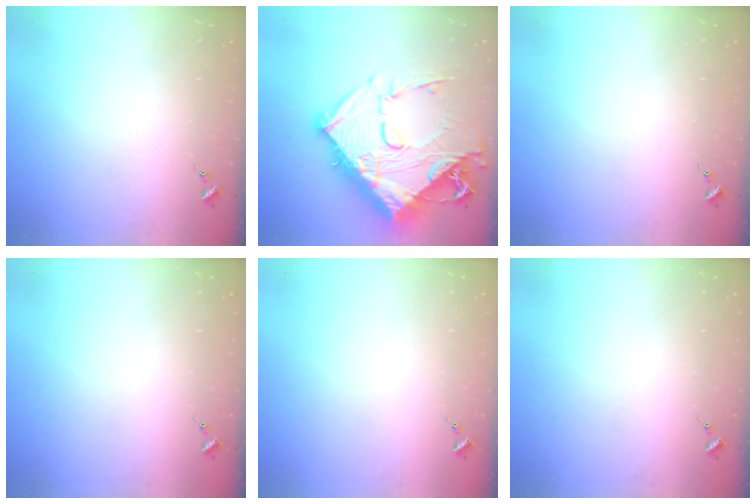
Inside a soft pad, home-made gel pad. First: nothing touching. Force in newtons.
{"total": 25.7, "press": 25.6, "slide": 2.6}
{"total": 0.0}
{"total": 0.0}
{"total": 0.0}
{"total": 0.0}